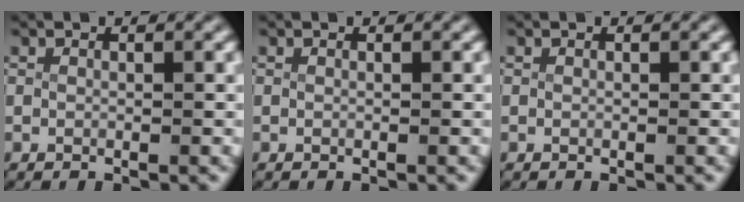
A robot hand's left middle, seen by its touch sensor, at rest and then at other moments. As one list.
[{"total": 0.0}, {"total": 0.0}]